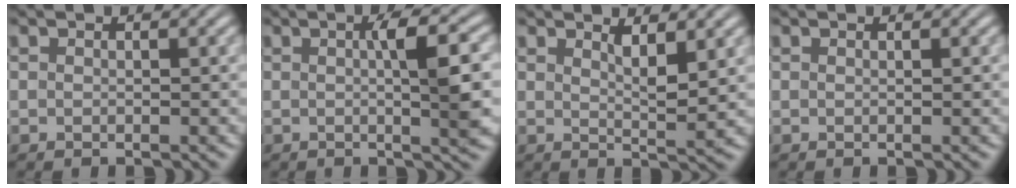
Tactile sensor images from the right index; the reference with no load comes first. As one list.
[{"total": 4.3, "force": [0.0, 0.4, 4.3], "torque": [-0.060, 0.006, -0.005]}, {"total": 2.2, "force": [1.4, -0.1, 1.7], "torque": [-0.023, -0.016, 0.027]}, {"total": 0.0}]